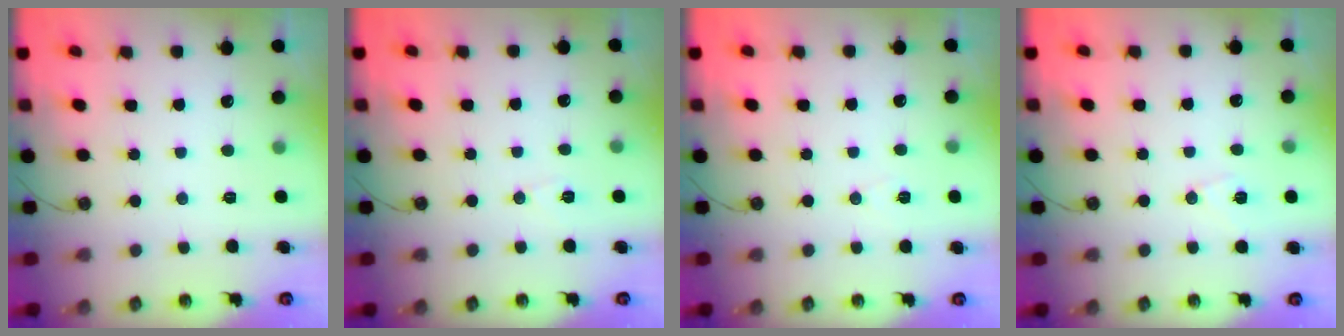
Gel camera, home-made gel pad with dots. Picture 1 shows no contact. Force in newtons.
{"total": 3.7, "press": 3.3, "slide": 1.7}
{"total": 5.8, "press": 3.8, "slide": 4.3}
{"total": 6.4, "press": 6.3, "slide": 1.2}